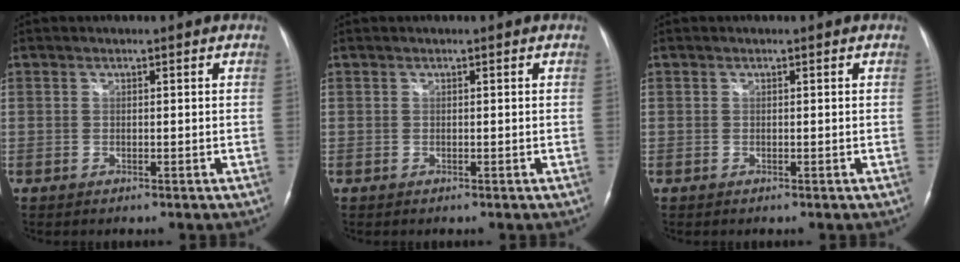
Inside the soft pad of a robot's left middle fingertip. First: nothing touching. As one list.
[{"total": 0.0}, {"total": 0.0}]